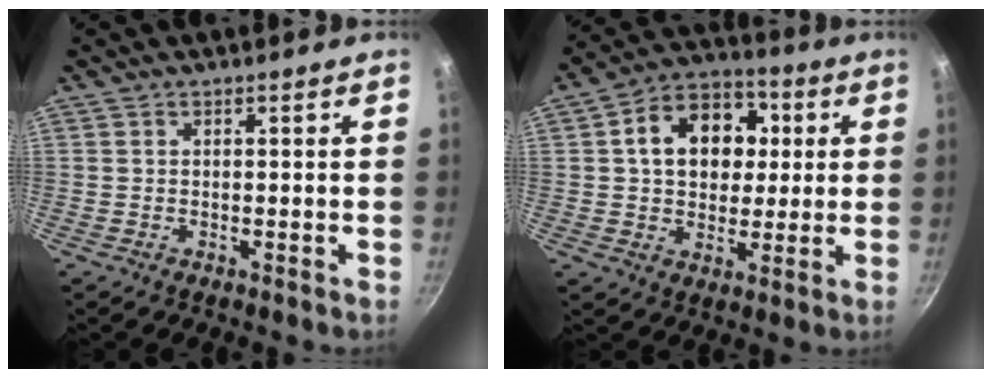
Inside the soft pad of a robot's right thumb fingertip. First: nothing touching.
{"total": 14.9, "force": [2.8, 11.2, 9.4], "torque": [-0.110, 0.018, 0.033]}